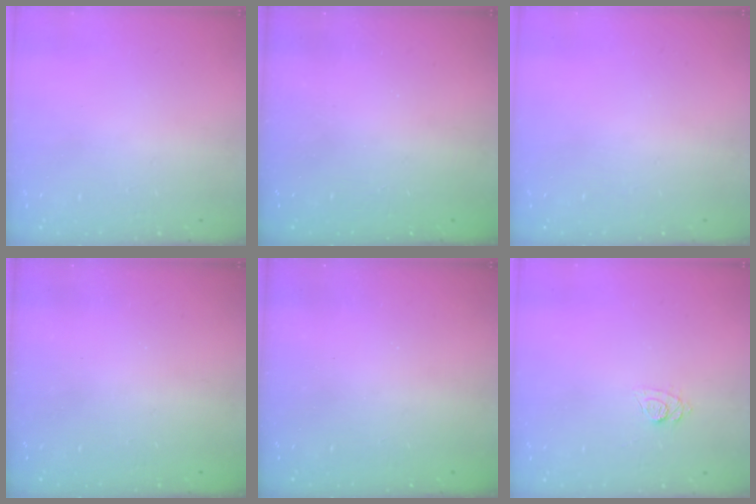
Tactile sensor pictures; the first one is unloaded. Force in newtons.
{"total": 2.6, "press": 2.5, "slide": 0.8}
{"total": 0.0}
{"total": 2.3, "press": 2.2, "slide": 0.8}
{"total": 2.4, "press": 2.3, "slide": 0.8}
{"total": 7.5, "press": 7.5, "slide": 0.8}